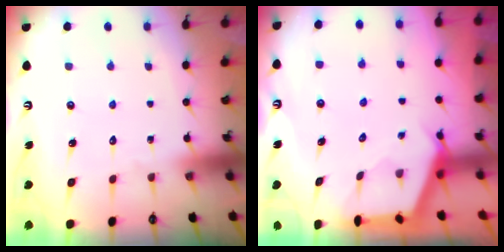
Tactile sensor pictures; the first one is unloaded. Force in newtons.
{"total": 2.9, "press": 2.8, "slide": 0.4}